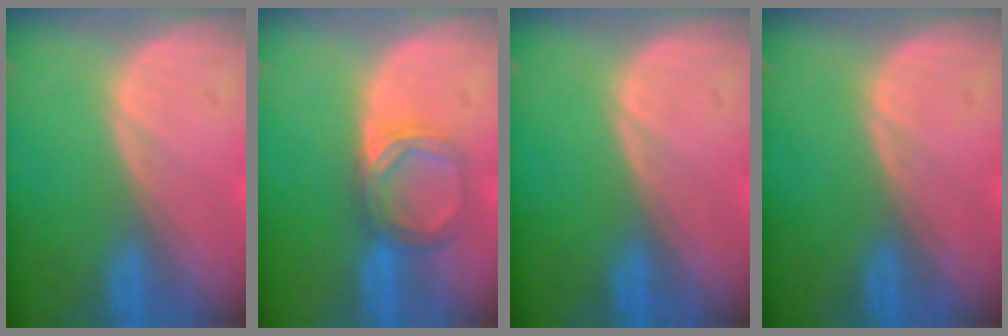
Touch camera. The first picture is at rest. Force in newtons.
{"total": 4.9, "press": 4.6, "slide": 1.9}
{"total": 0.0}
{"total": 0.0}